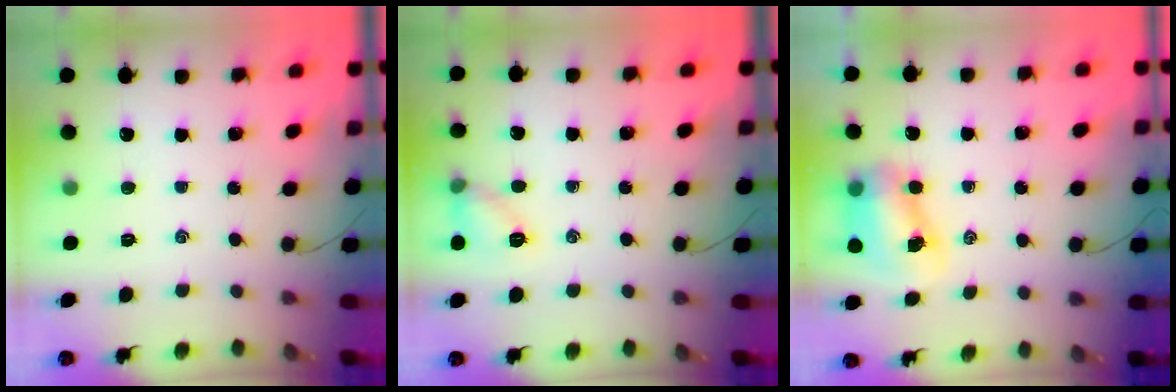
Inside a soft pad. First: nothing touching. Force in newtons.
{"total": 7.8, "press": 7.7, "slide": 0.6}
{"total": 7.9, "press": 7.8, "slide": 1.3}